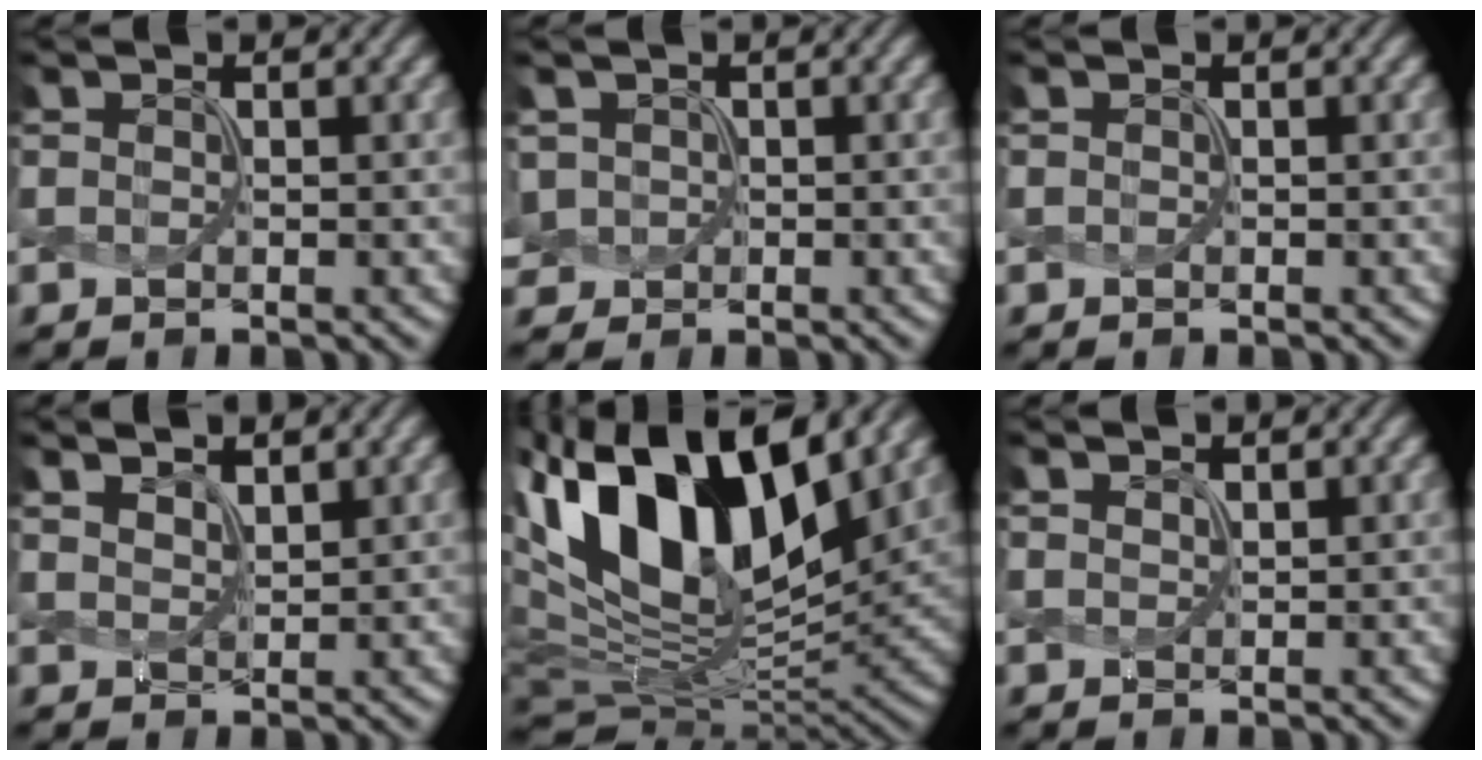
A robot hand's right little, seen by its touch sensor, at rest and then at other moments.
{"total": 1.2, "force": [0.2, 1.2, 0.2], "torque": [-0.016, 0.004, 0.012]}
{"total": 0.0}
{"total": 2.9, "force": [2.3, 1.0, 1.4], "torque": [-0.017, 0.013, 0.028]}
{"total": 16.6, "force": [6.8, 8.3, 12.6], "torque": [-0.250, 0.026, 0.125]}
{"total": 0.9, "force": [0.9, 0.2, 0.2], "torque": [-0.002, 0.000, 0.015]}